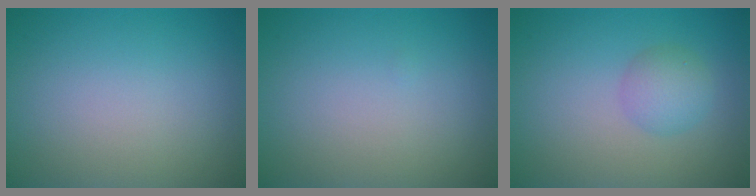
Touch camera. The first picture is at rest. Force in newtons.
{"total": 0.0}
{"total": 2.4, "press": 2.4, "slide": 0.1}